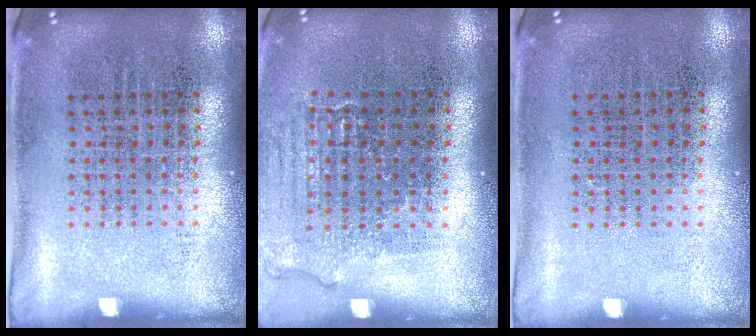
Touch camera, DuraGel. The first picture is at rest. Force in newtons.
{"total": 1.0, "press": 1.0, "slide": 0.3}
{"total": 0.0}